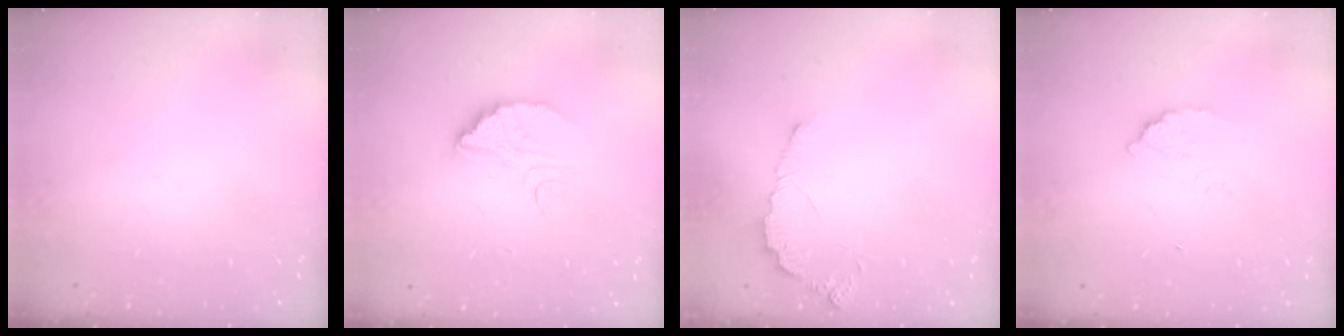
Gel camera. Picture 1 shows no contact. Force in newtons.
{"total": 7.2, "press": 7.2, "slide": 0.6}
{"total": 4.6, "press": 4.6, "slide": 0.4}
{"total": 2.7, "press": 2.7, "slide": 0.1}